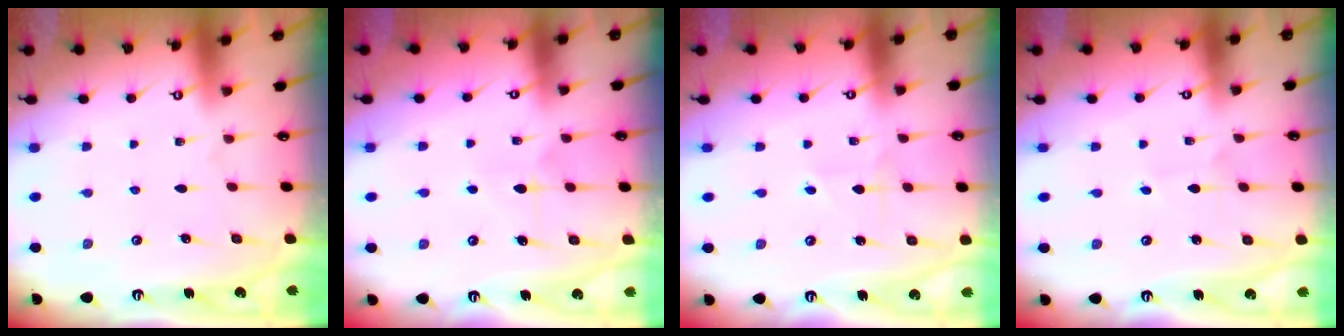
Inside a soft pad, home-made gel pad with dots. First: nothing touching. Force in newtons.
{"total": 5.9, "press": 5.9, "slide": 0.8}
{"total": 2.4, "press": 2.4, "slide": 0.2}
{"total": 1.6, "press": 1.6, "slide": 0.1}